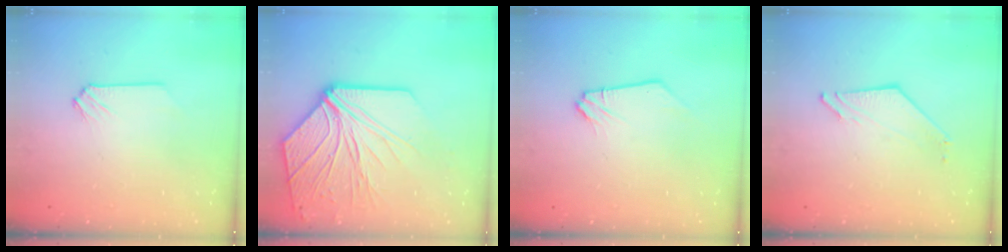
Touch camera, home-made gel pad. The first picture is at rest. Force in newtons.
{"total": 13.7, "press": 13.5, "slide": 2.6}
{"total": 0.0}
{"total": 3.6, "press": 3.6, "slide": 0.1}